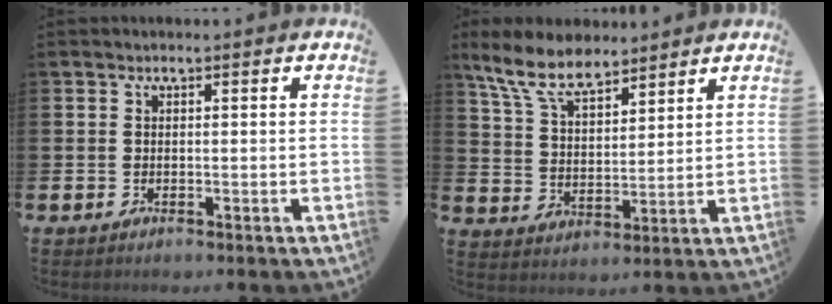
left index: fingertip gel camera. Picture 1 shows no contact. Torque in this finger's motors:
{"motor_torque": [1.16, -0.97, 0.80, 0.21]}